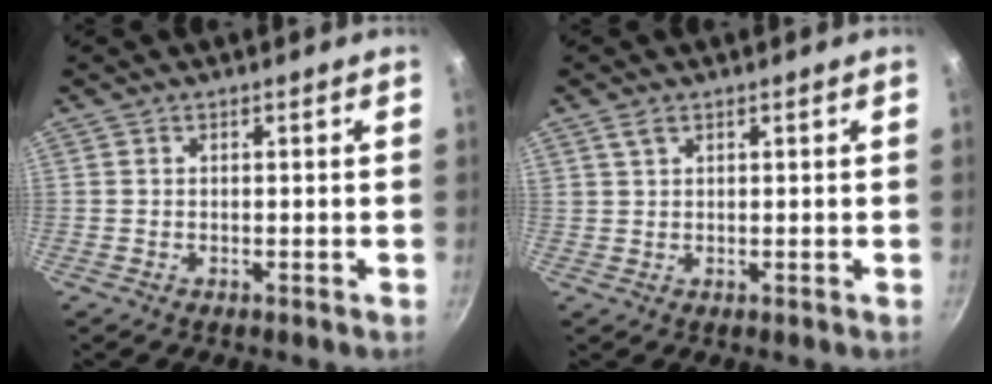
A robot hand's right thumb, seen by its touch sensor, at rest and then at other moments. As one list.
[{"total": 1.9, "force": [1.2, 1.0, 1.1], "torque": [-0.019, -0.001, 0.025]}]